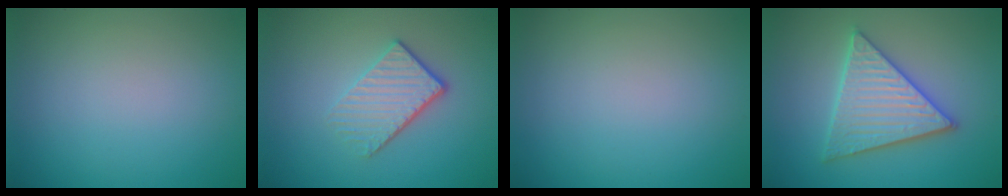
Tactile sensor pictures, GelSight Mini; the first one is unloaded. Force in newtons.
{"total": 3.8, "press": 2.8, "slide": 2.5}
{"total": 0.0}
{"total": 5.6, "press": 5.5, "slide": 0.7}